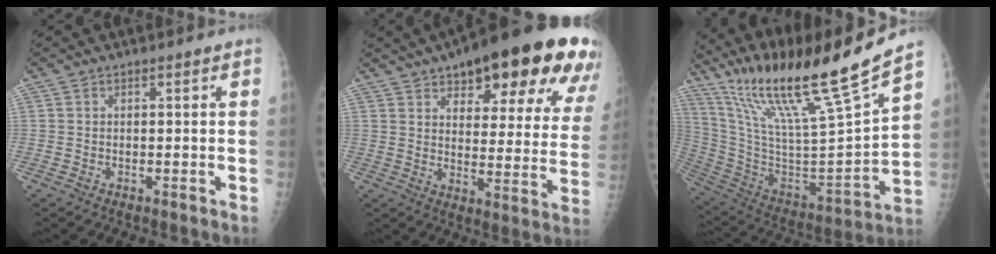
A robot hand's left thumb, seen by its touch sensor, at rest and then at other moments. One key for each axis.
{"total": 28.2, "fx": 17.1, "fy": 9.8, "fz": 20.2, "tx": -0.240, "ty": -0.033, "tz": 0.222}
{"total": 25.1, "fx": 20.1, "fy": -0.1, "fz": 15.0, "tx": -0.240, "ty": -0.109, "tz": 0.365}